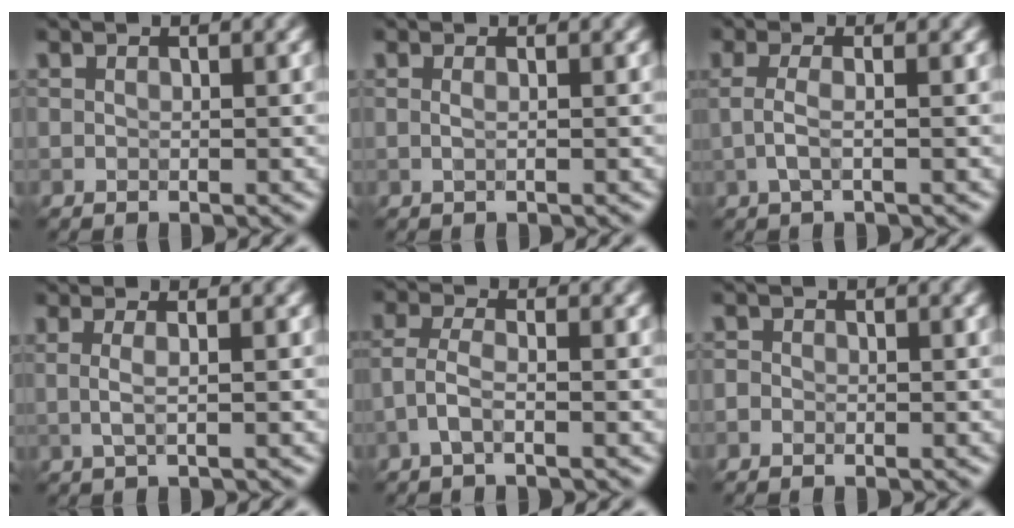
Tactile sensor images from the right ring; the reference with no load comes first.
{"total": 0.9, "force": [0.1, 0.3, 0.8], "torque": [-0.013, -0.002, -0.005]}
{"total": 2.2, "force": [-0.2, 0.7, 2.1], "torque": [-0.044, -0.002, -0.007]}
{"total": 1.9, "force": [0.2, 0.6, 1.8], "torque": [-0.032, 0.000, -0.003]}
{"total": 2.1, "force": [-1.0, 0.5, 1.8], "torque": [-0.041, 0.005, -0.028]}
{"total": 0.6, "force": [-0.3, 0.5, 0.1], "torque": [0.001, -0.003, -0.008]}